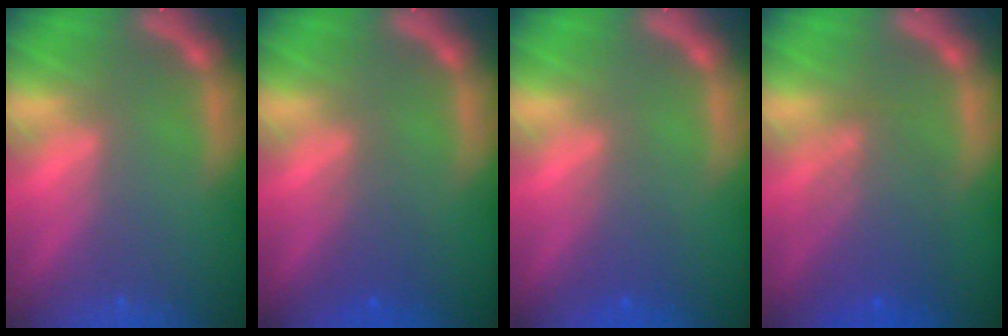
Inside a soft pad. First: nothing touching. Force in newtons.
{"total": 1.9}
{"total": 1.9}
{"total": 5.1}